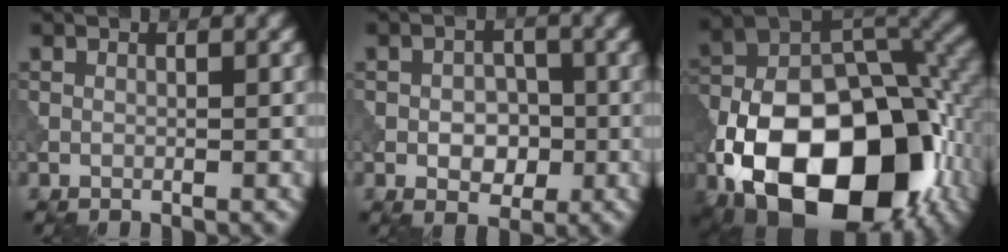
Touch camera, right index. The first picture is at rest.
{"total": 3.2, "force": [-0.8, 2.2, 2.2], "torque": [-0.026, 0.000, -0.011]}
{"total": 20.0, "force": [-7.8, 12.1, 13.9], "torque": [-0.242, -0.017, -0.116]}